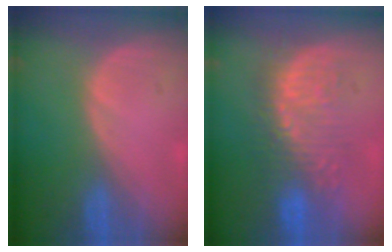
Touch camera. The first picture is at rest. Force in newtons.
{"total": 8.8, "press": 8.6, "slide": 1.4}